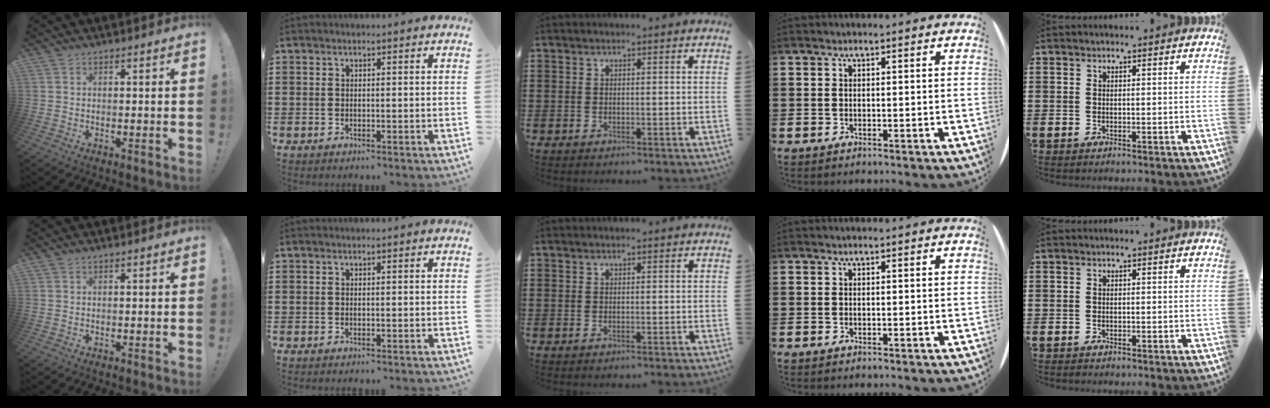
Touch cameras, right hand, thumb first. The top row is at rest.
{}